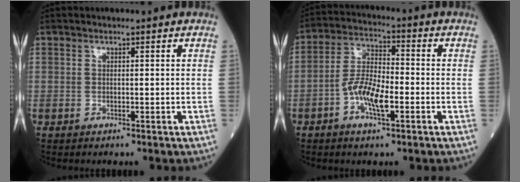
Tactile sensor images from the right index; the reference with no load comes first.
{"total": 7.8, "force": [-2.8, 2.4, 6.9], "torque": [-0.145, 0.005, -0.056]}